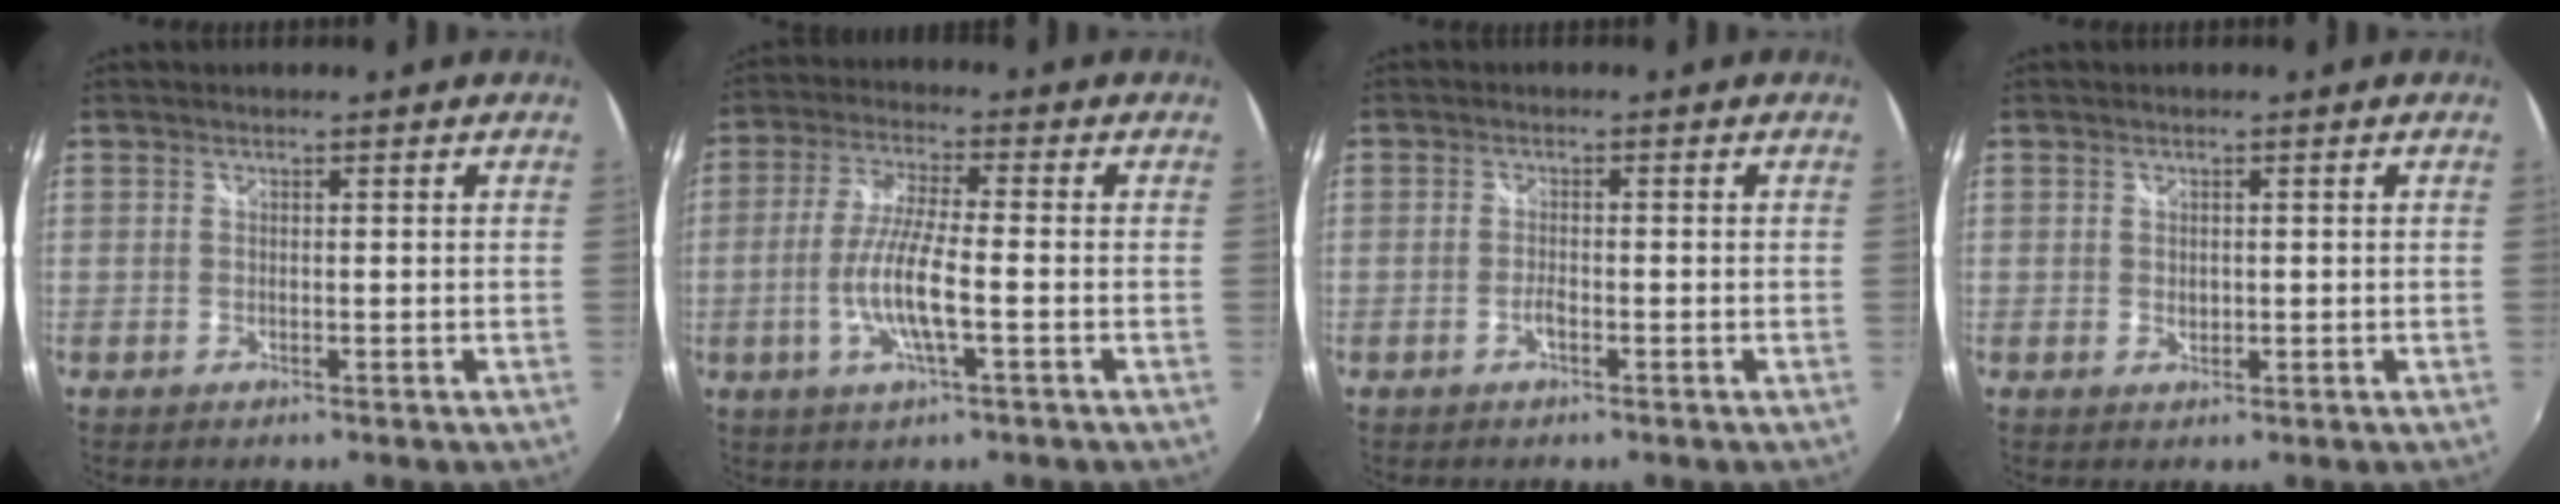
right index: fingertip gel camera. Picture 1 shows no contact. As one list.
[{"total": 9.2, "force": [-2.5, 1.3, 8.7], "torque": [-0.179, -0.006, -0.049]}, {"total": 1.7, "force": [-0.9, 0.4, 1.4], "torque": [-0.033, 0.000, -0.017]}, {"total": 1.2, "force": [0.1, 1.1, 0.7], "torque": [-0.011, -0.002, 0.002]}]